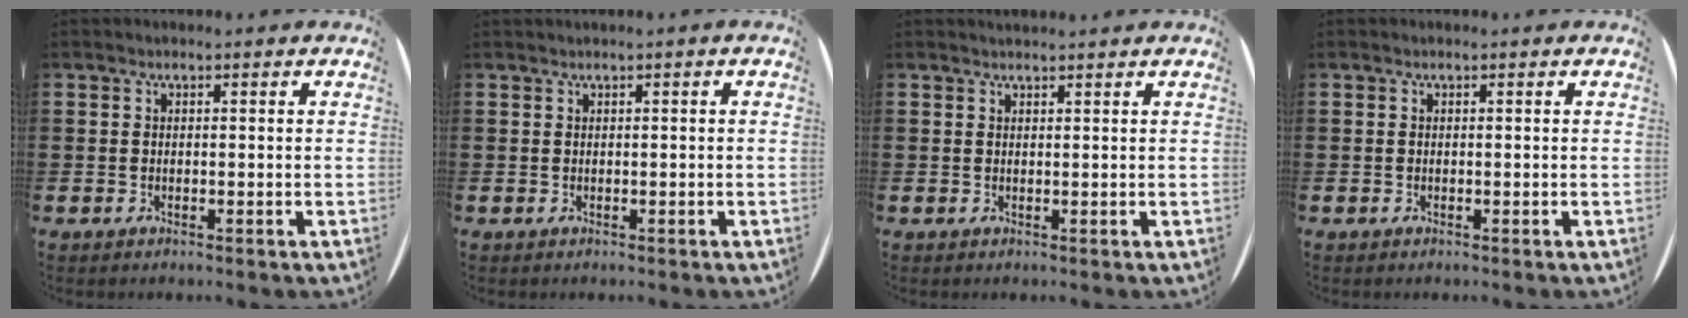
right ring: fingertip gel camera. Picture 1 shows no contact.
{"total": 0.0}
{"total": 0.7, "force": [0.7, -0.1, 0.0], "torque": [0.001, 0.001, 0.014]}
{"total": 0.0}